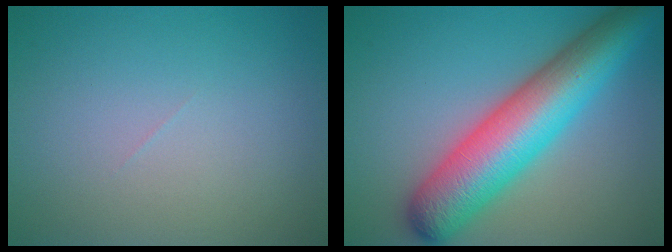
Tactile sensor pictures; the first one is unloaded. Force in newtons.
{"total": 10.1, "press": 10.1, "slide": 0.4}